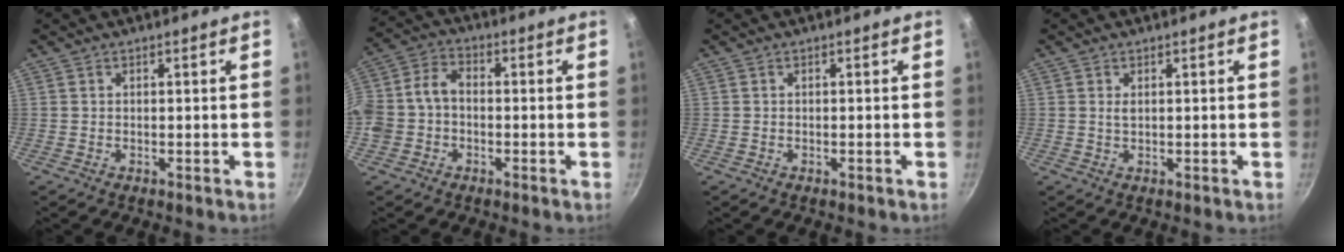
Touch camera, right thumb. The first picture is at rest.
{"total": 8.6, "force": [-1.6, 6.5, 5.4], "torque": [-0.105, 0.038, -0.043]}
{"total": 0.0}
{"total": 1.0, "force": [0.3, 0.5, 0.8], "torque": [-0.016, 0.000, 0.007]}